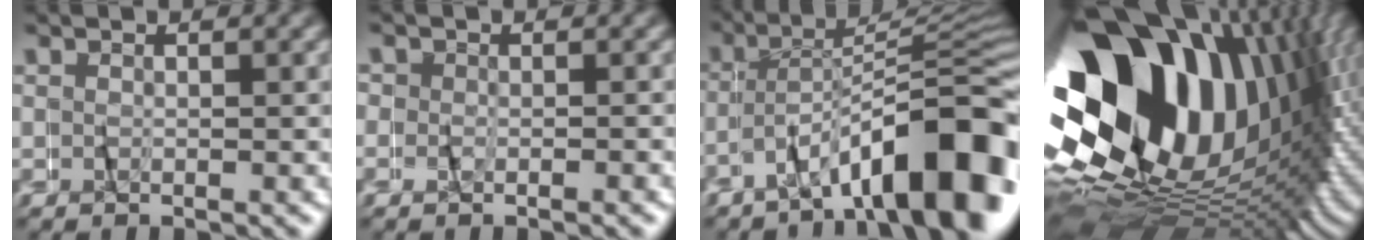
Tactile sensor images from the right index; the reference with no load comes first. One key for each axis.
{"total": 1.6, "fx": -0.1, "fy": 1.3, "fz": 0.9, "tx": -0.027, "ty": -0.004, "tz": -0.001}
{"total": 11.0, "fx": -5.5, "fy": 3.5, "fz": 8.9, "tx": -0.121, "ty": 0.006, "tz": -0.084}
{"total": 38.9, "fx": -1.6, "fy": 25.3, "fz": 29.4, "tx": -0.439, "ty": -0.025, "tz": -0.017}